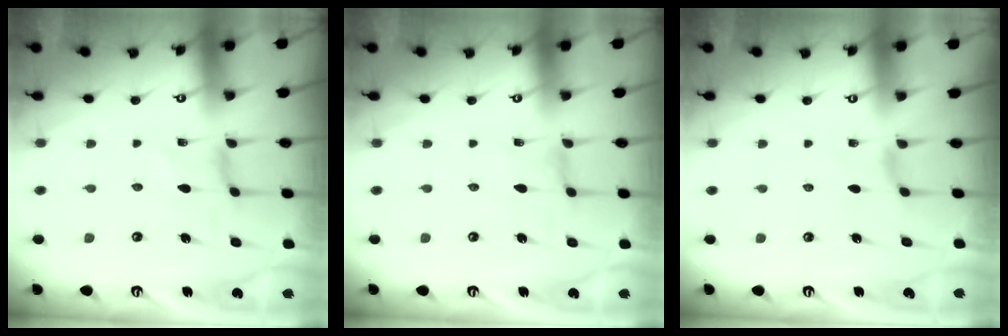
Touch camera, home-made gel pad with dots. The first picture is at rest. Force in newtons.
{"total": 0.0}
{"total": 0.9, "press": 0.8, "slide": 0.4}